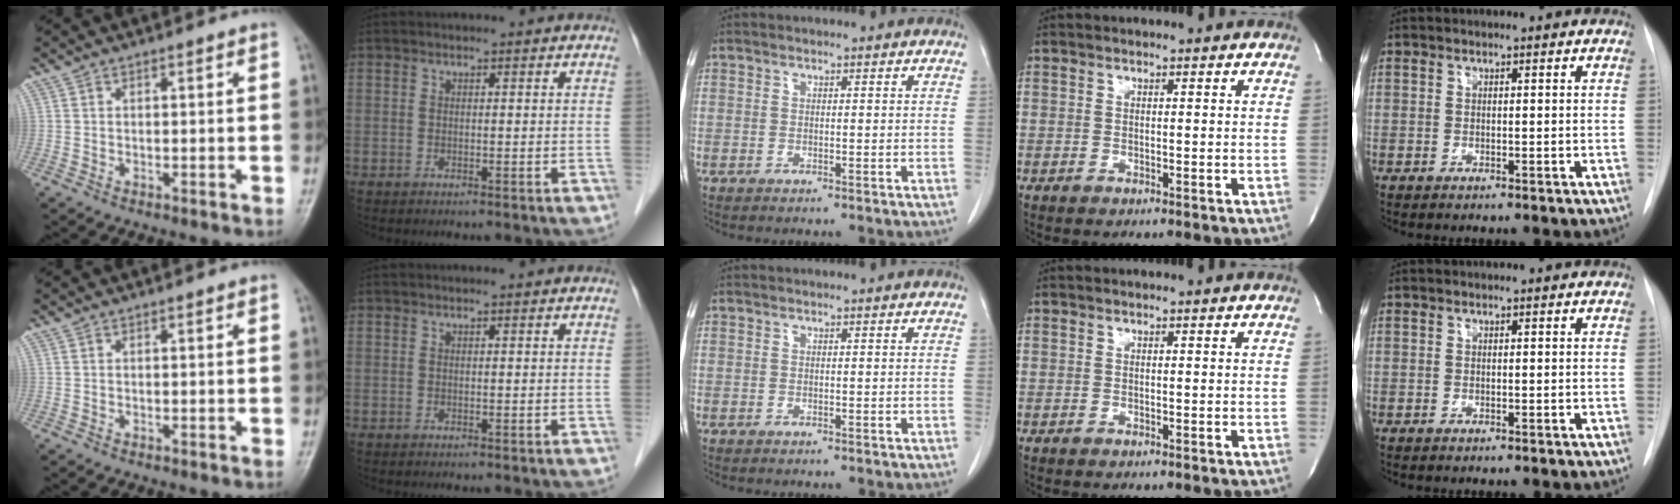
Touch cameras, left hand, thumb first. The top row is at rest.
{}